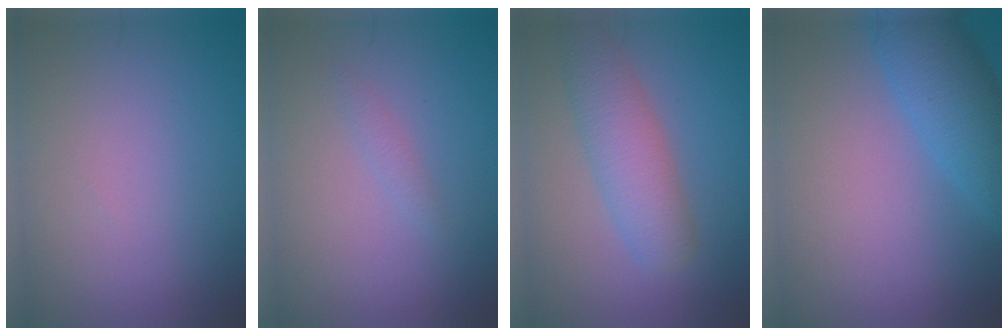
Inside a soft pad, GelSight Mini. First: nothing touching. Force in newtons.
{"total": 0.9, "press": 0.8, "slide": 0.1}
{"total": 4.6, "press": 4.6, "slide": 0.2}
{"total": 5.8, "press": 5.8, "slide": 0.2}